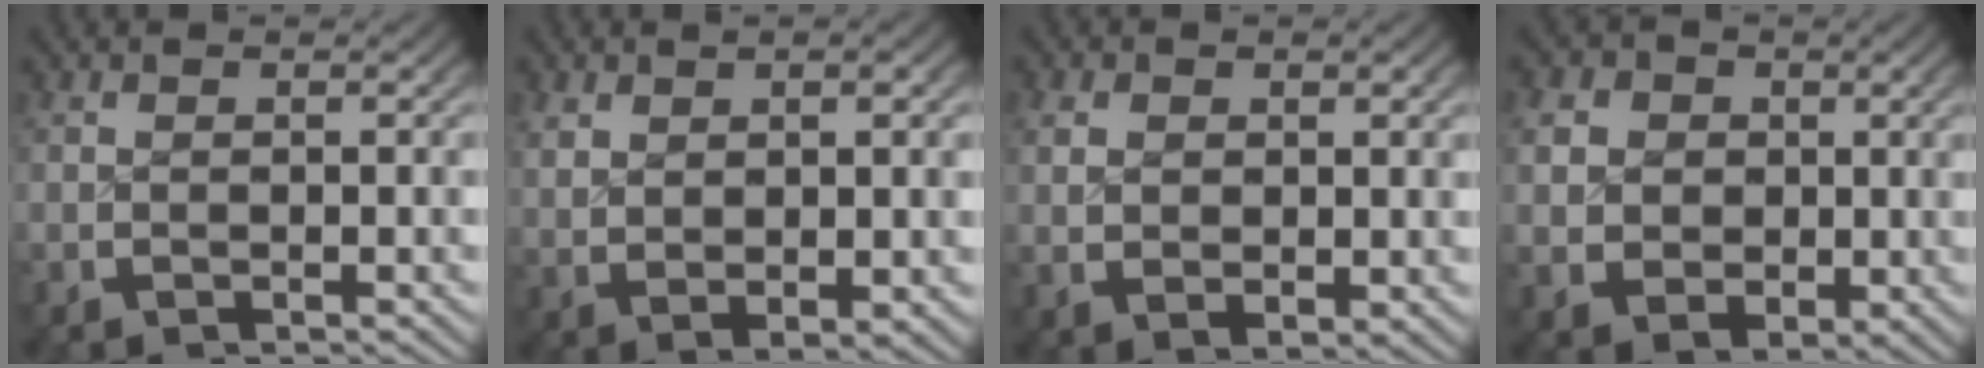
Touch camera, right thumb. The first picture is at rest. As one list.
[{"total": 3.5, "force": [1.3, 1.7, 2.7], "torque": [-0.045, 0.000, 0.033]}, {"total": 2.8, "force": [0.6, 1.9, 1.9], "torque": [-0.033, -0.010, 0.022]}, {"total": 7.0, "force": [0.5, 5.9, 3.8], "torque": [-0.085, -0.033, 0.024]}]